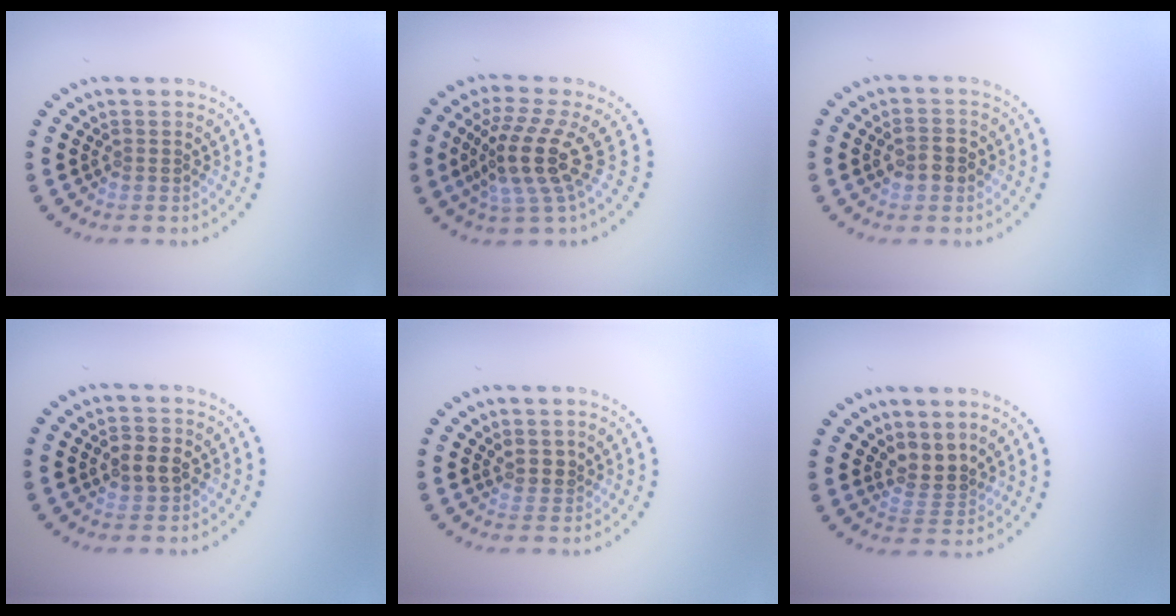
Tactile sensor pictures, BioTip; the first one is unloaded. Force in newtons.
{"total": 4.7, "press": 3.4, "slide": 3.2}
{"total": 2.3, "press": 2.3, "slide": 0.1}
{"total": 2.4, "press": 2.4, "slide": 0.3}
{"total": 1.3, "press": 0.9, "slide": 0.9}
{"total": 2.6, "press": 1.8, "slide": 1.8}